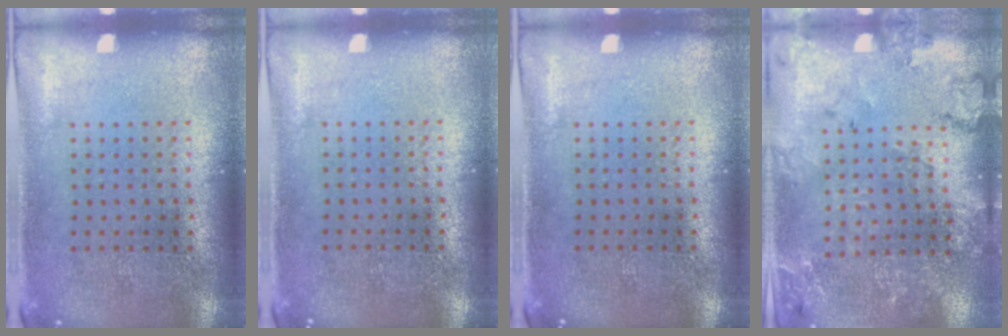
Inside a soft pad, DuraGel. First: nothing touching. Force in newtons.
{"total": 0.0}
{"total": 0.0}
{"total": 1.7, "press": 1.7, "slide": 0.2}